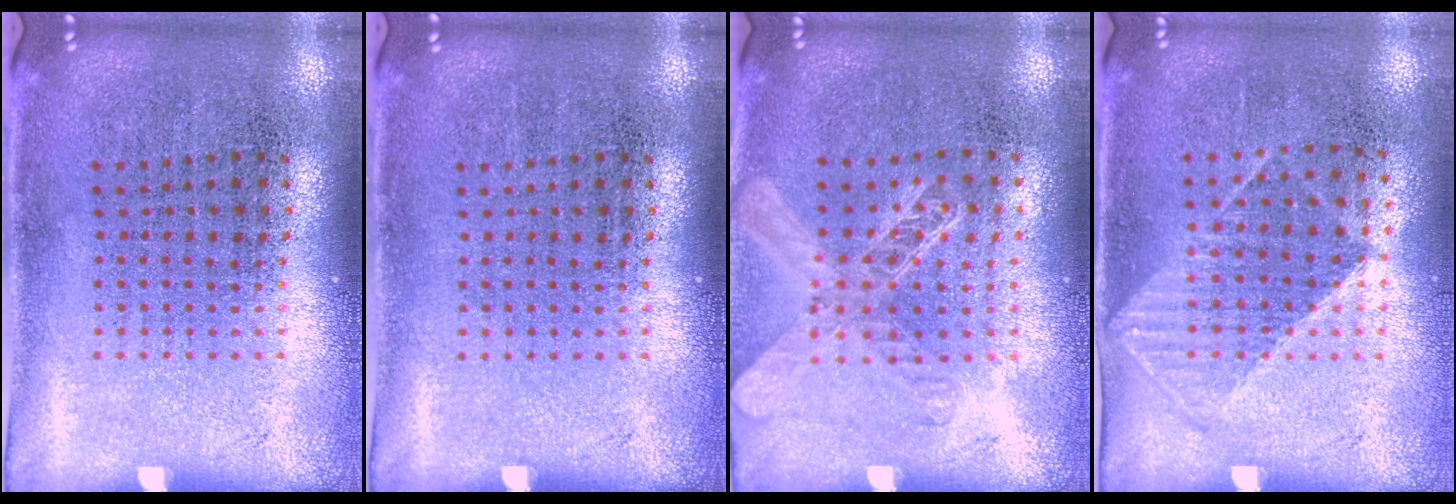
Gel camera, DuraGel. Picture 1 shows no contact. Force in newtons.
{"total": 0.0}
{"total": 1.3, "press": 1.2, "slide": 0.5}
{"total": 1.0, "press": 0.9, "slide": 0.5}